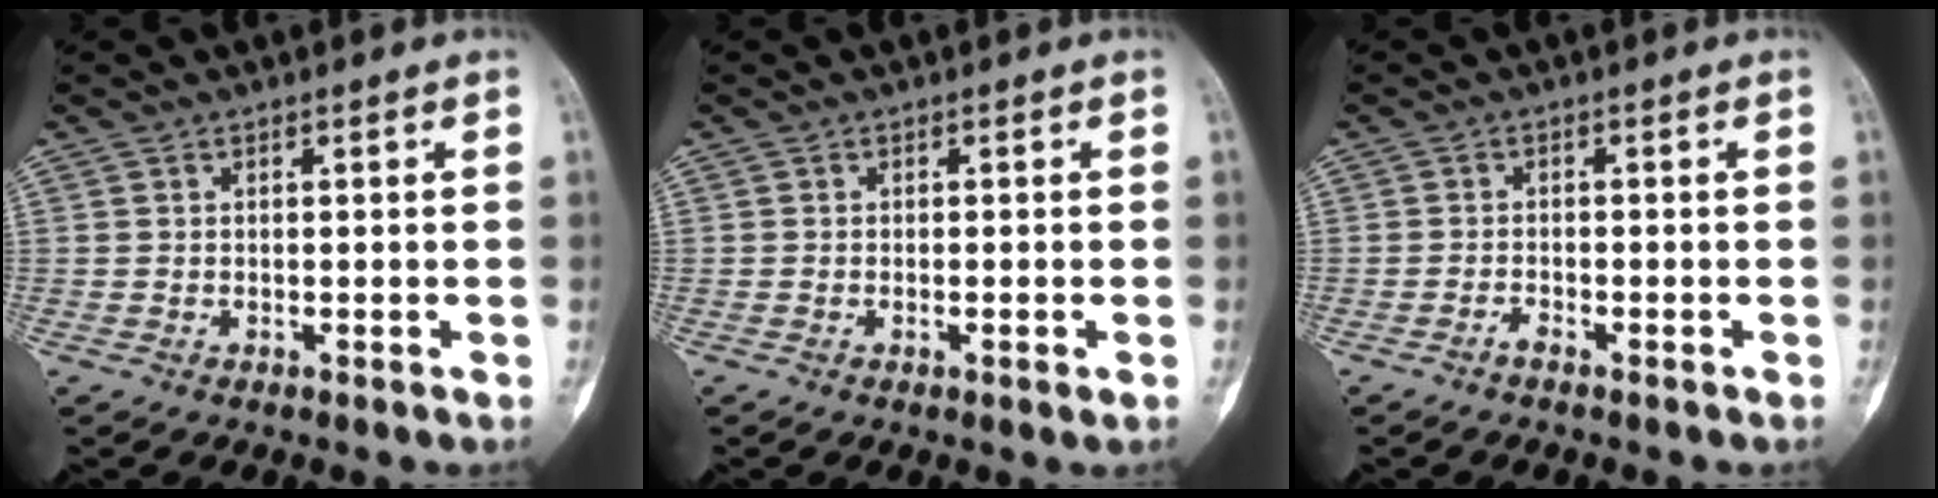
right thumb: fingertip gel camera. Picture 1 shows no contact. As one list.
[{"total": 1.5, "force": [-0.5, 0.3, 1.4], "torque": [-0.021, -0.002, -0.007]}, {"total": 1.3, "force": [-1.1, 0.2, 0.7], "torque": [-0.016, 0.006, -0.025]}]